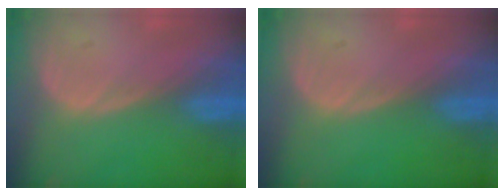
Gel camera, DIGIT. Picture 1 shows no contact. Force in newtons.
{"total": 0.0}